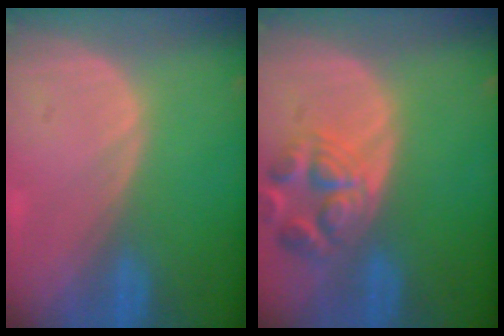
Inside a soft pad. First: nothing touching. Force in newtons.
{"total": 6.9, "press": 6.3, "slide": 2.8}